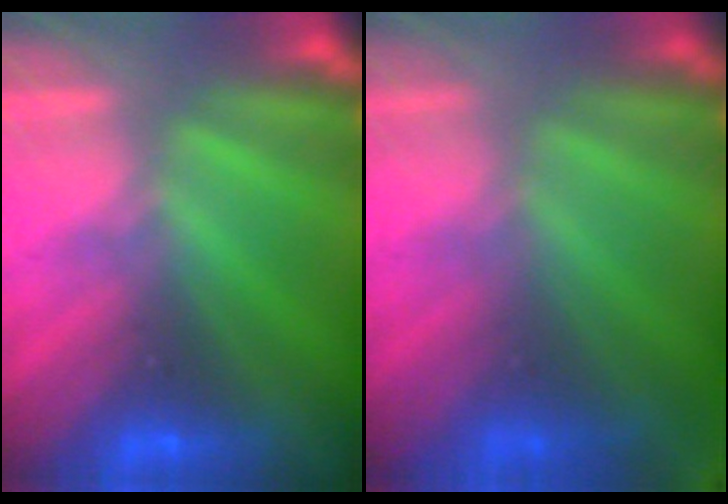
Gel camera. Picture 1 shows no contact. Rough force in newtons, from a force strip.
{"total": 10.1}